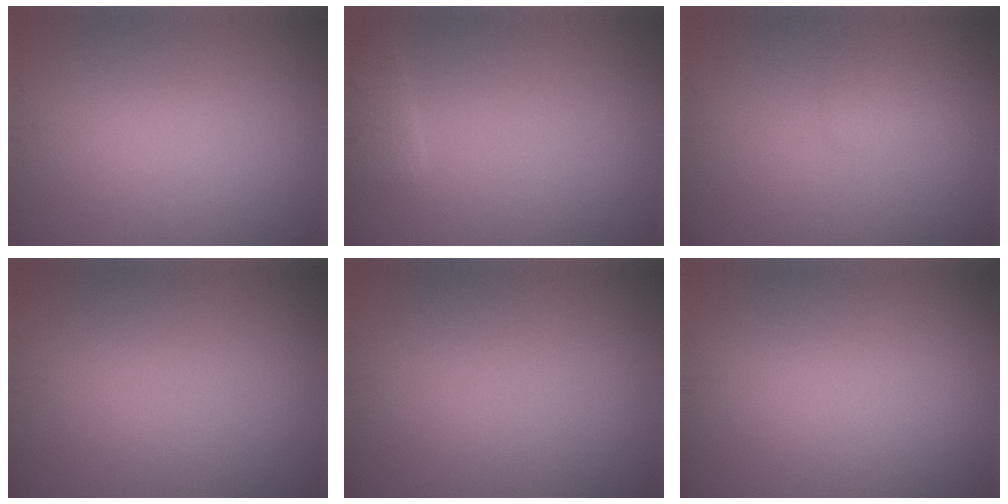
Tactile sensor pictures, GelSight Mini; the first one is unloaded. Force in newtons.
{"total": 1.6, "press": 1.6, "slide": 0.2}
{"total": 1.1, "press": 1.1, "slide": 0.1}
{"total": 0.0}
{"total": 0.0}
{"total": 0.0}